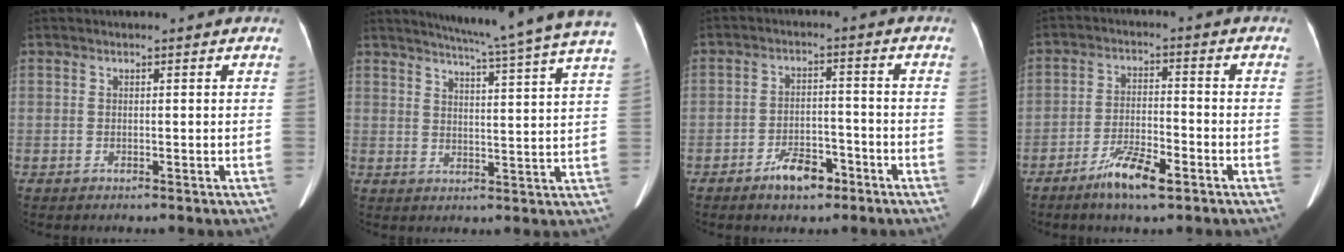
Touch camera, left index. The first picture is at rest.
{"total": 19.0, "force": [16.5, -1.9, 9.2], "torque": [-0.143, -0.044, 0.197]}
{"total": 5.8, "force": [-4.1, 2.6, 3.3], "torque": [-0.063, 0.005, -0.065]}
{"total": 6.8, "force": [-4.6, 1.3, 4.9], "torque": [-0.101, -0.008, -0.082]}